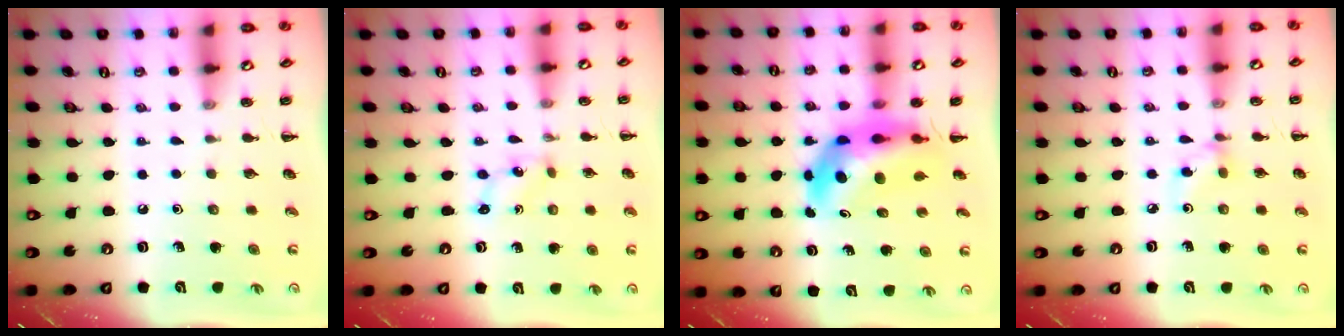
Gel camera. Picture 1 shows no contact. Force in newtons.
{"total": 0.8, "press": 0.8, "slide": 0.3}
{"total": 9.6, "press": 9.2, "slide": 3.0}
{"total": 3.5, "press": 3.3, "slide": 1.2}